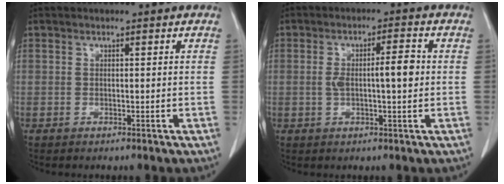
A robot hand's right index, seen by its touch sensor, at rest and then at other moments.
{"total": 5.8, "force": [0.2, 1.2, 5.7], "torque": [-0.100, 0.012, 0.004]}